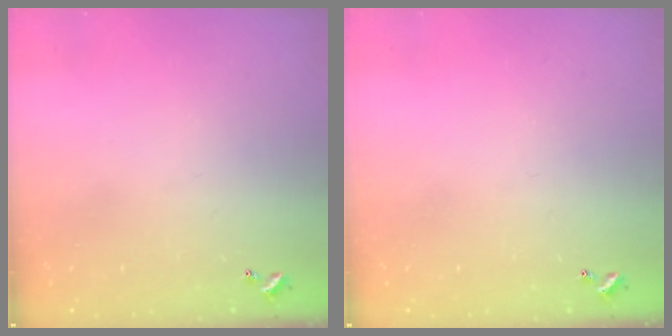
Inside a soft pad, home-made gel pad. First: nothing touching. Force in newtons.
{"total": 0.0}